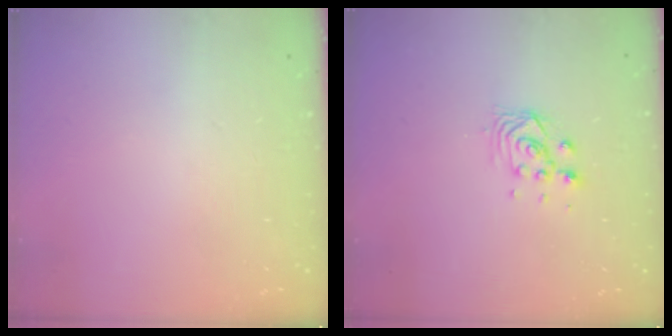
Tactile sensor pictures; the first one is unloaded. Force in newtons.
{"total": 2.9, "press": 2.8, "slide": 0.8}